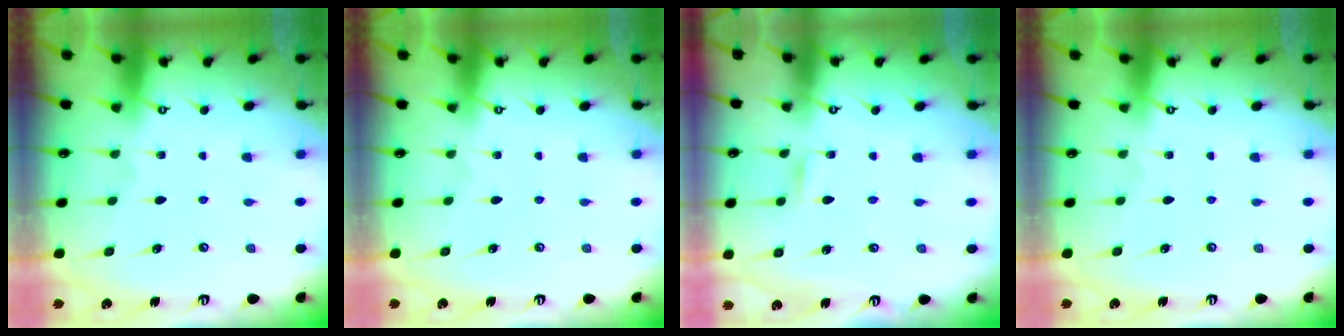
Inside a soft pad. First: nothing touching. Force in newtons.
{"total": 0.0}
{"total": 1.8, "press": 1.8, "slide": 0.2}
{"total": 0.0}